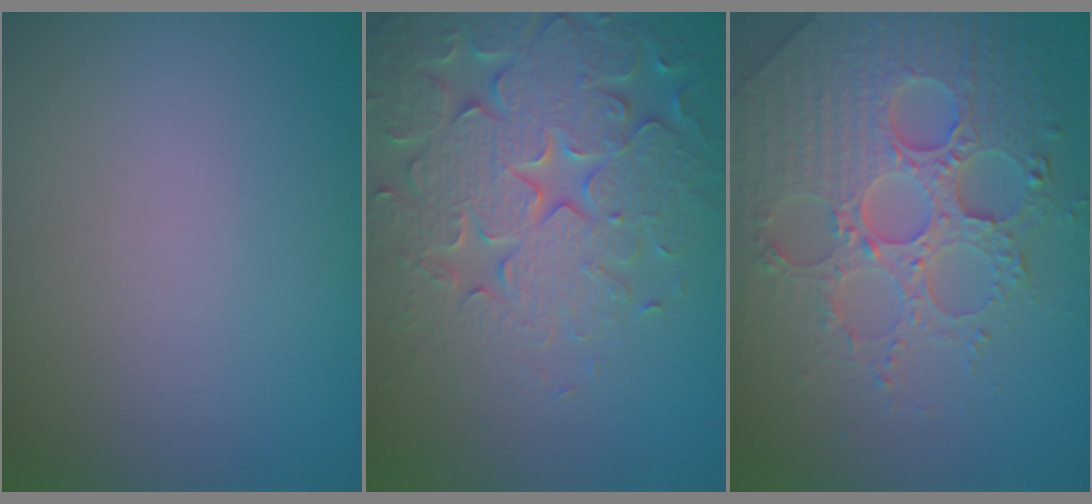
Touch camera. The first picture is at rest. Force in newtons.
{"total": 7.7, "press": 7.6, "slide": 1.6}
{"total": 7.1, "press": 5.9, "slide": 4.0}